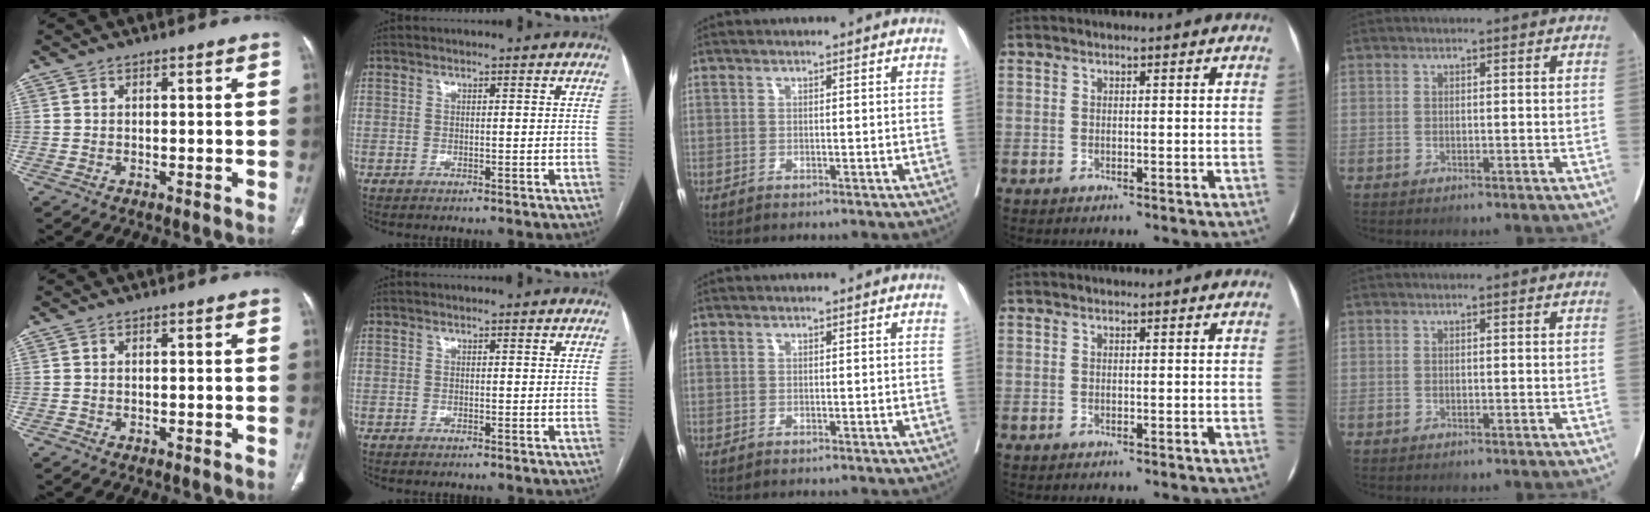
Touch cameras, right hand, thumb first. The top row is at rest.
{}